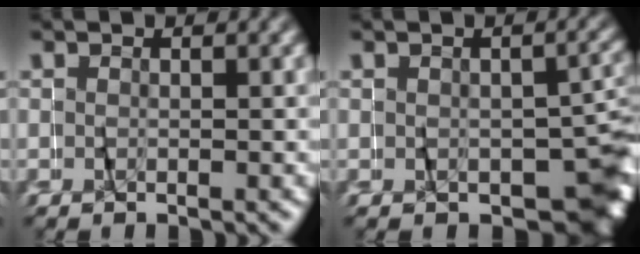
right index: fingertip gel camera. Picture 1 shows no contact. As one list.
[{"total": 7.0, "force": [-2.0, 4.6, 4.9], "torque": [-0.049, -0.009, -0.024]}]